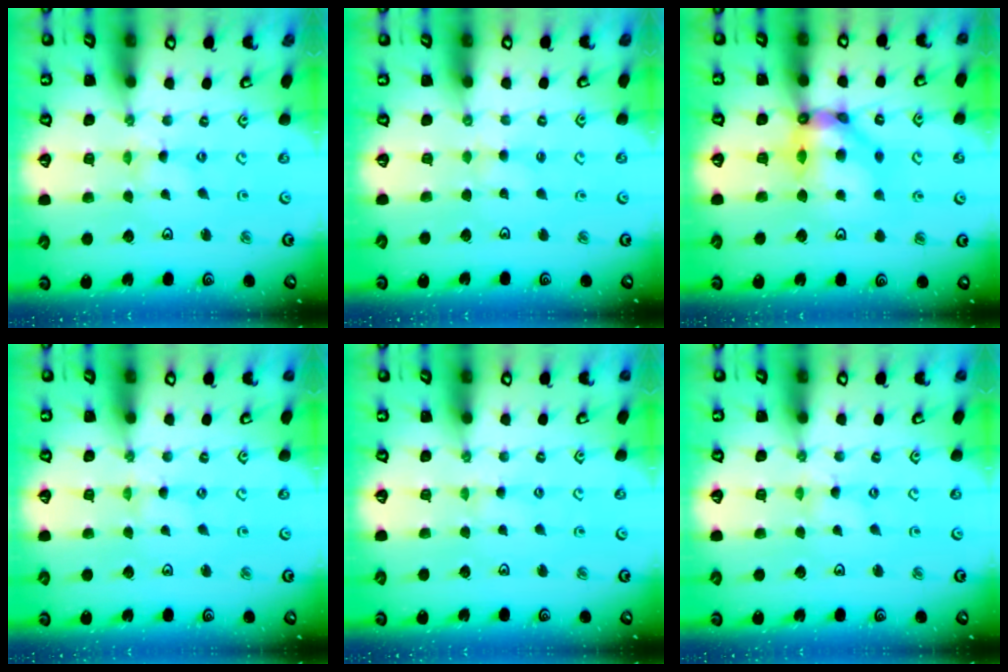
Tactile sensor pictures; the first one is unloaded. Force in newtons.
{"total": 2.8, "press": 2.8, "slide": 0.3}
{"total": 10.6, "press": 10.5, "slide": 1.0}
{"total": 0.0}
{"total": 2.1, "press": 2.0, "slide": 0.3}
{"total": 0.8, "press": 0.8, "slide": 0.1}